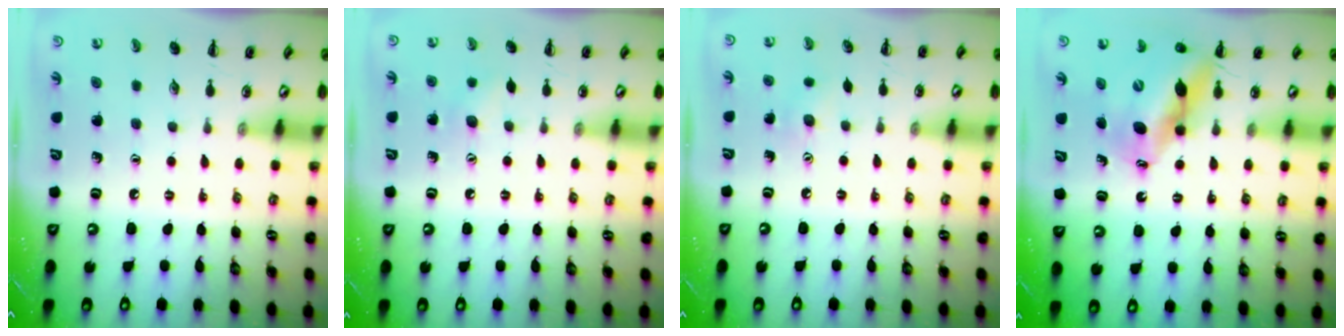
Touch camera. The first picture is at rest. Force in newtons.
{"total": 7.6, "press": 7.3, "slide": 2.0}
{"total": 3.9, "press": 3.8, "slide": 0.9}
{"total": 13.4, "press": 13.0, "slide": 3.5}